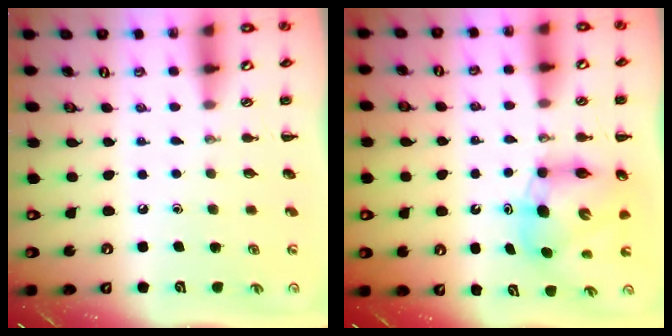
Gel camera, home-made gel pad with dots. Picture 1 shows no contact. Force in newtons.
{"total": 7.7, "press": 7.4, "slide": 2.4}